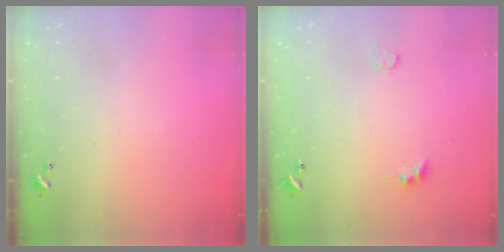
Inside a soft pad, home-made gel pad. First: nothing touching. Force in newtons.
{"total": 3.5, "press": 3.4, "slide": 0.8}